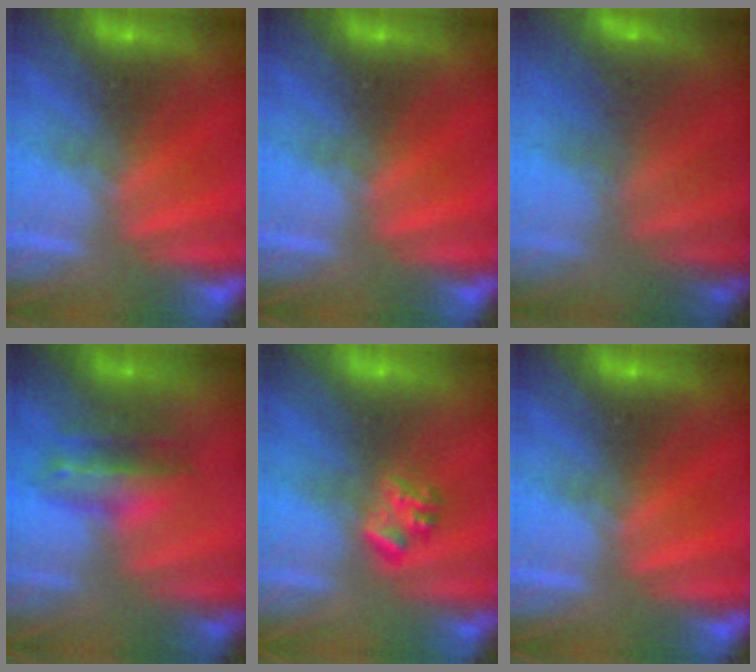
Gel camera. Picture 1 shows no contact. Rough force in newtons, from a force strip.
{"total": 0.0}
{"total": 2.4}
{"total": 2.7}
{"total": 2.3}
{"total": 0.0}